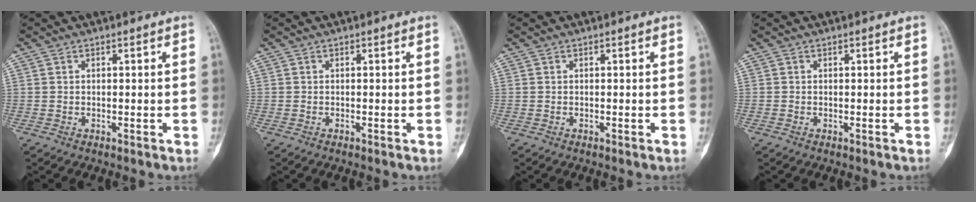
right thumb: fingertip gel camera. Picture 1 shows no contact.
{"total": 0.0}
{"total": 0.0}
{"total": 0.0}